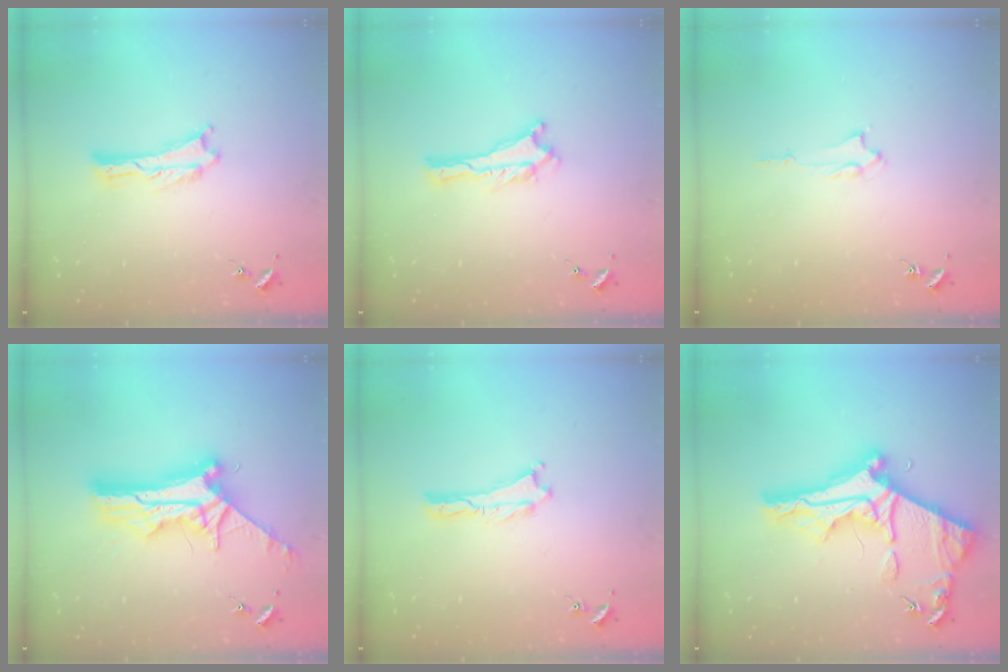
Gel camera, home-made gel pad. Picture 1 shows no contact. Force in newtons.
{"total": 0.0}
{"total": 1.3, "press": 1.3, "slide": 0.2}
{"total": 10.4, "press": 10.4, "slide": 0.9}
{"total": 0.0}
{"total": 11.4, "press": 11.3, "slide": 1.0}